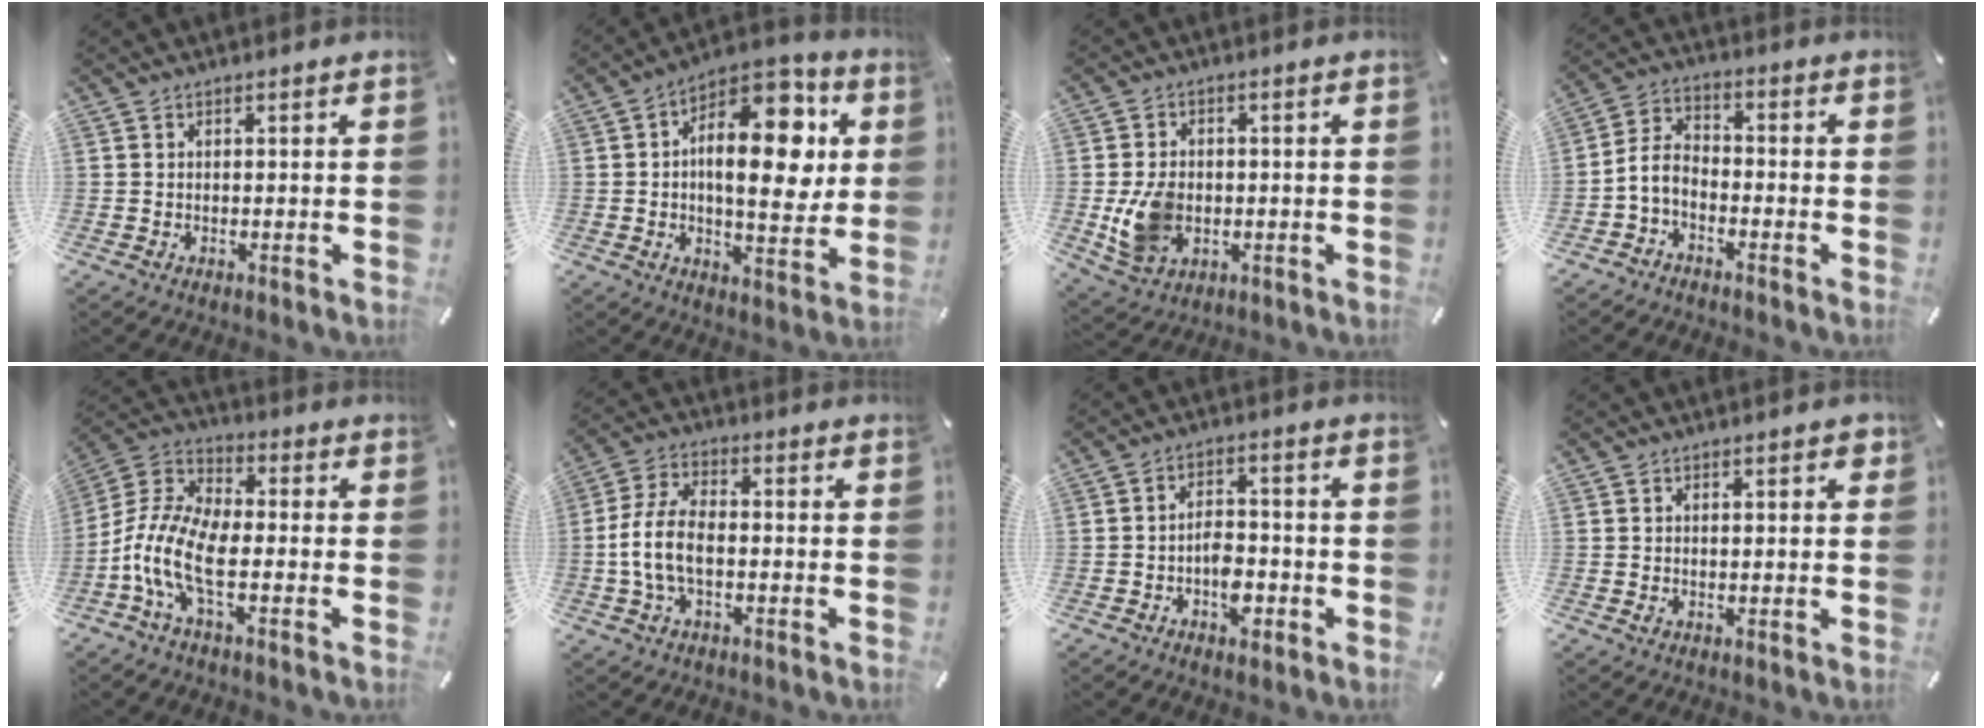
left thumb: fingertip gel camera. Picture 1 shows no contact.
{"total": 18.3, "force": [4.3, 9.2, 15.3], "torque": [-0.217, -0.024, 0.065]}
{"total": 9.3, "force": [-1.2, 7.3, 5.6], "torque": [-0.118, 0.003, -0.021]}
{"total": 5.4, "force": [-3.1, 3.4, 2.8], "torque": [-0.072, 0.007, -0.064]}
{"total": 11.8, "force": [-4.7, 5.6, 9.2], "torque": [-0.218, -0.009, -0.094]}
{"total": 8.8, "force": [-2.0, 4.9, 7.1], "torque": [-0.155, 0.003, -0.037]}
{"total": 6.3, "force": [-2.8, 3.9, 4.0], "torque": [-0.060, 0.014, -0.048]}
{"total": 1.8, "force": [0.7, 1.0, 1.4], "torque": [-0.013, -0.002, 0.008]}